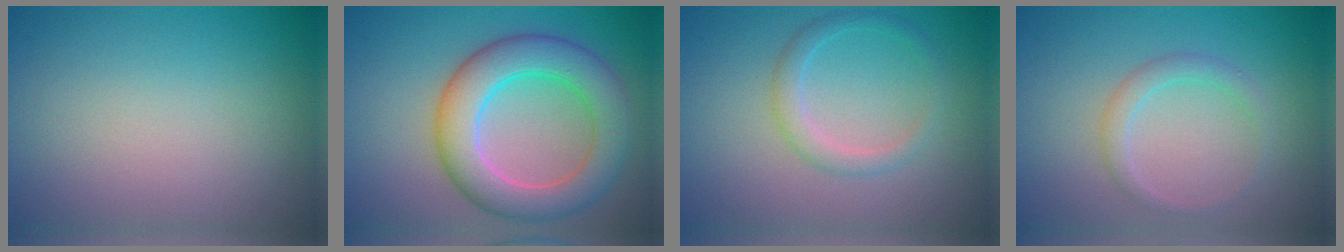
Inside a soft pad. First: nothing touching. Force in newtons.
{"total": 7.4, "press": 7.4, "slide": 0.1}
{"total": 2.0, "press": 2.0, "slide": 0.2}
{"total": 1.6, "press": 1.6, "slide": 0.1}